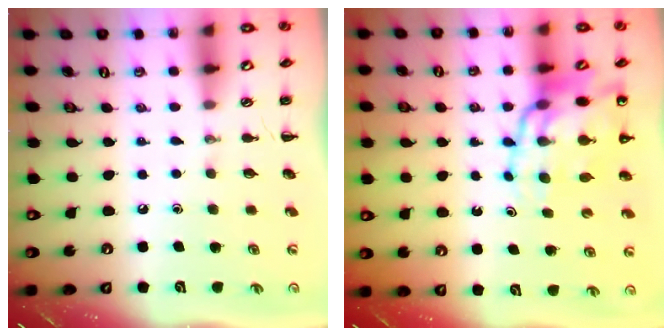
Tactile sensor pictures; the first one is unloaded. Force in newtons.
{"total": 15.5, "press": 14.9, "slide": 4.0}